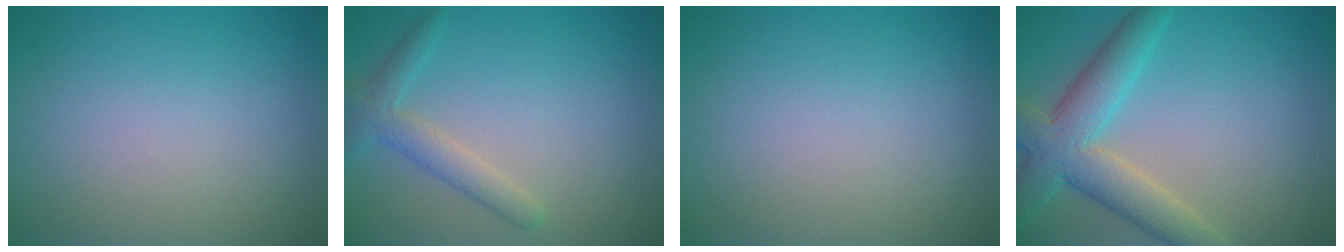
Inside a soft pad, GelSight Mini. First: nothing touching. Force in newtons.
{"total": 2.7, "press": 2.7, "slide": 0.1}
{"total": 0.0}
{"total": 6.2, "press": 6.2, "slide": 0.2}